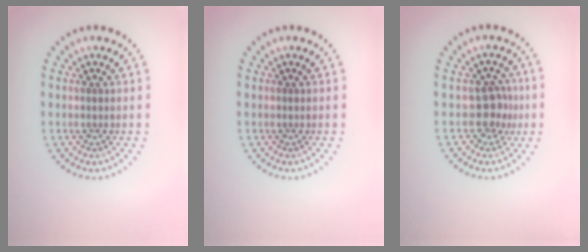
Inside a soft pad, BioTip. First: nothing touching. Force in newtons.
{"total": 0.0}
{"total": 2.3, "press": 1.9, "slide": 1.3}